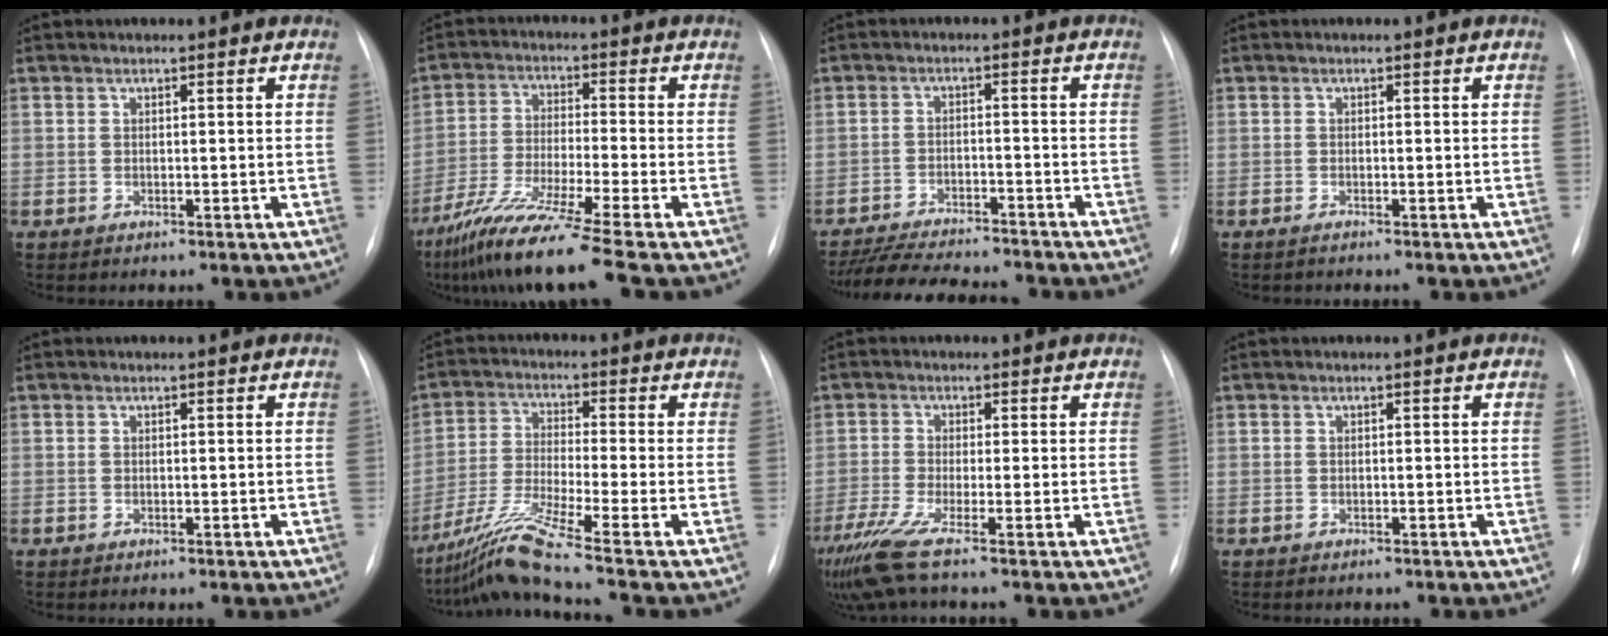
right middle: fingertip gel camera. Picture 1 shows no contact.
{"total": 13.1, "force": [-9.9, -1.8, 8.4], "torque": [-0.160, -0.044, -0.173]}
{"total": 14.5, "force": [-13.2, 2.3, 5.6], "torque": [-0.103, -0.011, -0.191]}
{"total": 0.8, "force": [-0.7, 0.0, 0.5], "torque": [-0.007, -0.001, -0.009]}
{"total": 0.0}
{"total": 10.4, "force": [-7.9, -2.7, 6.1], "torque": [-0.122, -0.030, -0.147]}
{"total": 8.6, "force": [-6.1, -1.3, 5.9], "torque": [-0.115, -0.030, -0.115]}
{"total": 0.6, "force": [-0.6, 0.3, 0.2], "torque": [-0.009, 0.000, -0.008]}